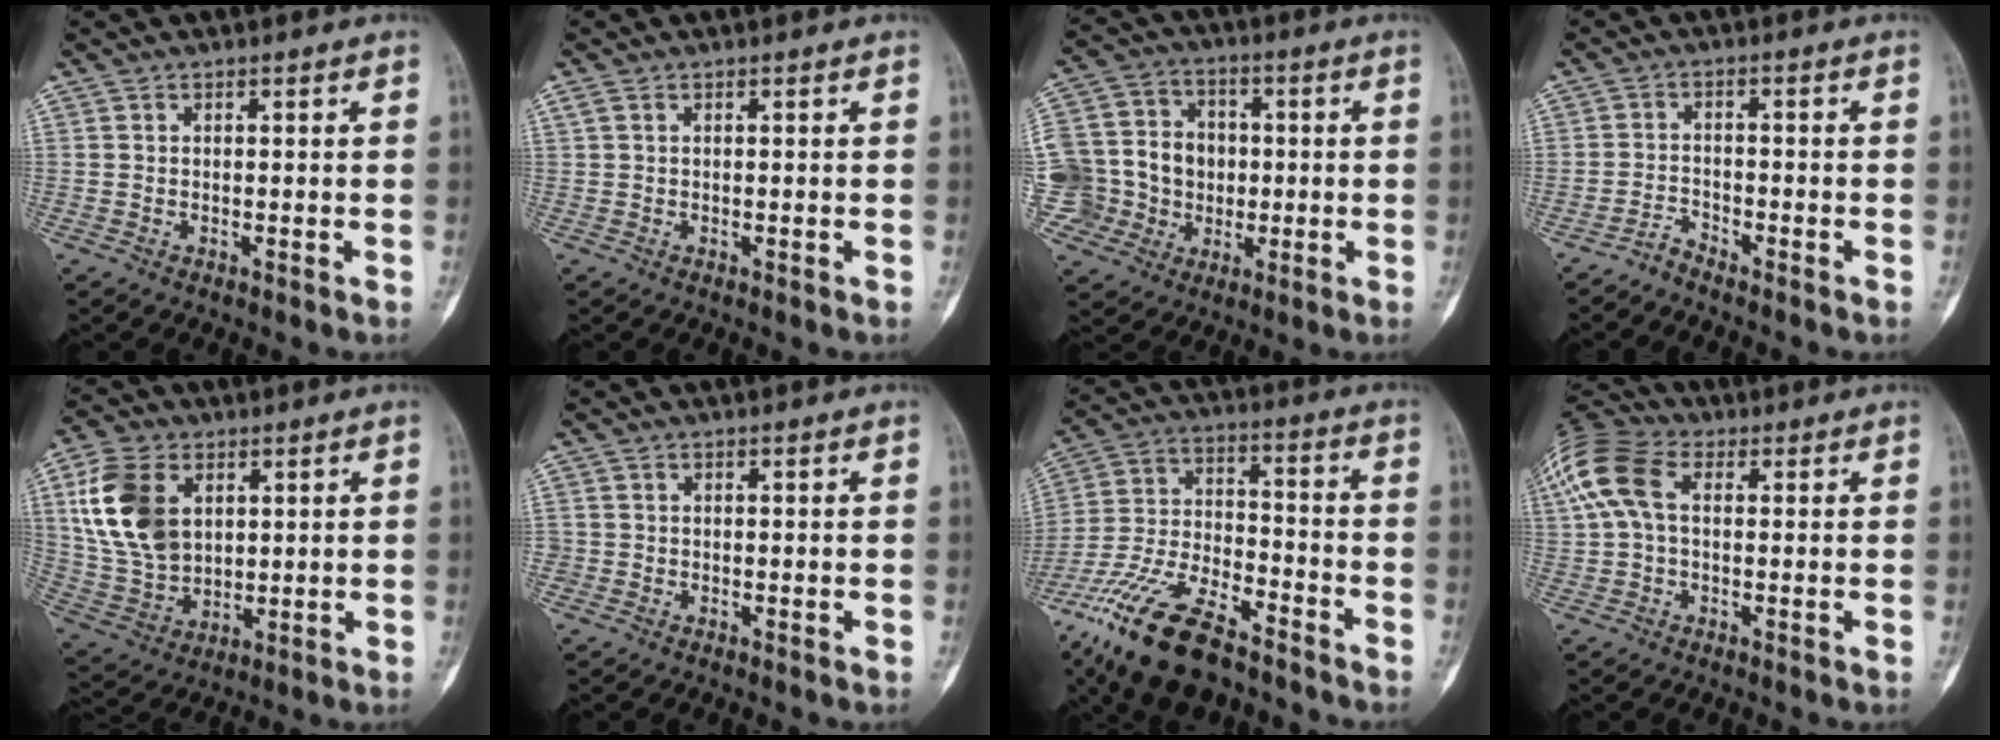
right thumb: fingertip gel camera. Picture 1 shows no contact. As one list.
[{"total": 0.9, "force": [0.4, 0.5, 0.6], "torque": [-0.018, 0.009, 0.009]}, {"total": 16.3, "force": [-1.1, 14.9, 6.4], "torque": [-0.094, 0.041, -0.009]}, {"total": 2.3, "force": [-2.3, 0.2, 0.1], "torque": [-0.002, 0.006, -0.047]}, {"total": 15.4, "force": [4.4, 10.7, 10.3], "torque": [-0.186, -0.007, 0.095]}, {"total": 1.0, "force": [-0.4, 0.9, 0.0], "torque": [0.009, 0.007, -0.012]}, {"total": 19.0, "force": [-13.4, 7.0, 11.6], "torque": [-0.242, 0.049, -0.248]}, {"total": 12.0, "force": [2.1, 7.6, 9.1], "torque": [-0.206, 0.036, 0.033]}]